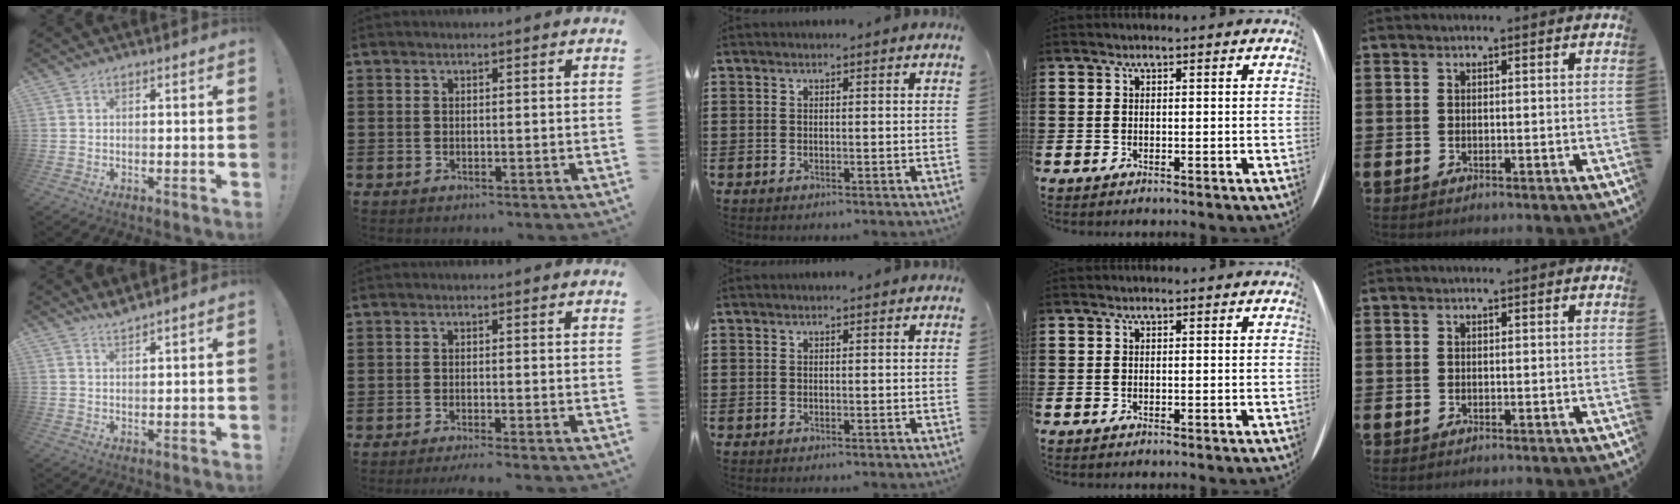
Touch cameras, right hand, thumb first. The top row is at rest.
{"thumb": {"total": 2.3, "force": [2.1, -0.5, 0.8], "torque": [-0.010, -0.016, 0.035]}, "index": {"total": 1.2, "force": [-1.0, -0.2, 0.6], "torque": [-0.009, -0.002, -0.019]}}